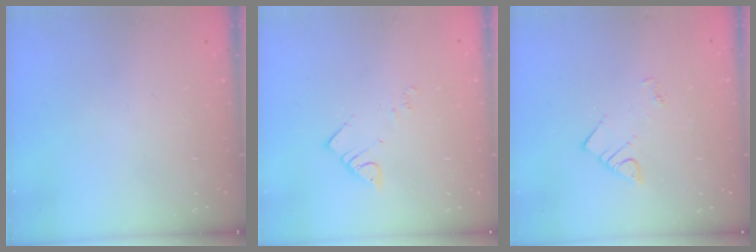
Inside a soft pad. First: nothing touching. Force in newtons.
{"total": 3.8, "press": 3.7, "slide": 0.5}
{"total": 3.7, "press": 3.6, "slide": 0.4}